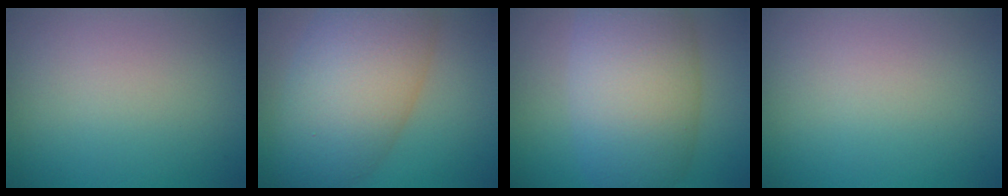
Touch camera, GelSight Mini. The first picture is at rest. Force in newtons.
{"total": 10.3, "press": 10.3, "slide": 0.2}
{"total": 9.2, "press": 9.1, "slide": 0.4}
{"total": 0.0}